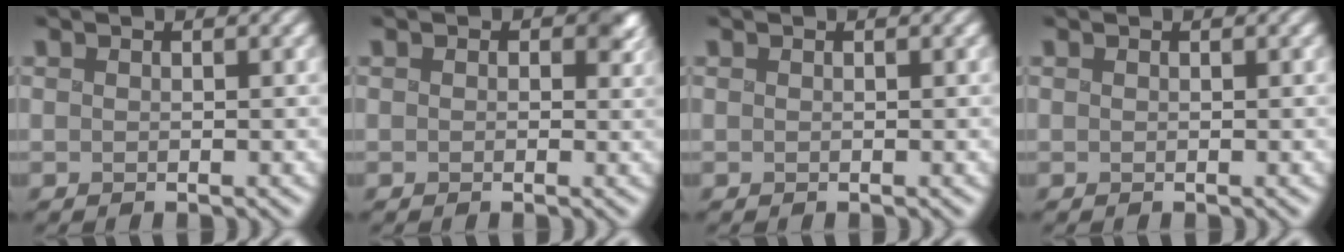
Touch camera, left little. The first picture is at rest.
{"total": 2.4, "force": [0.8, 1.8, 1.3], "torque": [-0.018, -0.006, 0.011]}
{"total": 0.0}
{"total": 0.0}